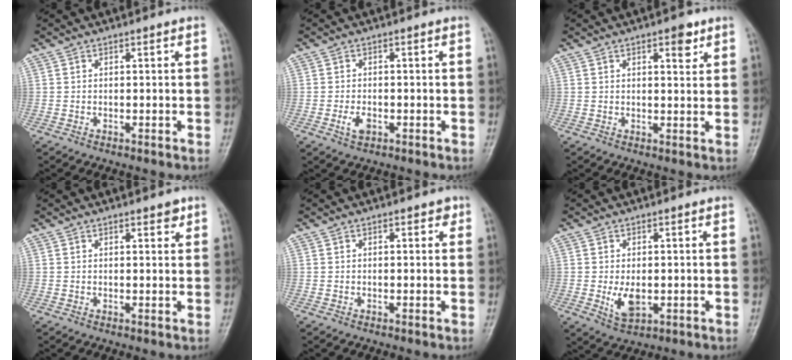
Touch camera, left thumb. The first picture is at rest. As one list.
[{"total": 2.9, "force": [-1.1, 1.7, 2.1], "torque": [-0.041, 0.006, -0.019]}, {"total": 3.8, "force": [2.1, 1.5, 2.8], "torque": [-0.027, -0.009, 0.028]}, {"total": 2.3, "force": [1.5, 0.9, 1.5], "torque": [-0.013, -0.007, 0.019]}, {"total": 2.0, "force": [0.9, 1.1, 1.5], "torque": [-0.011, 0.000, 0.008]}, {"total": 5.2, "force": [-0.7, 3.0, 4.2], "torque": [-0.069, -0.007, -0.003]}]